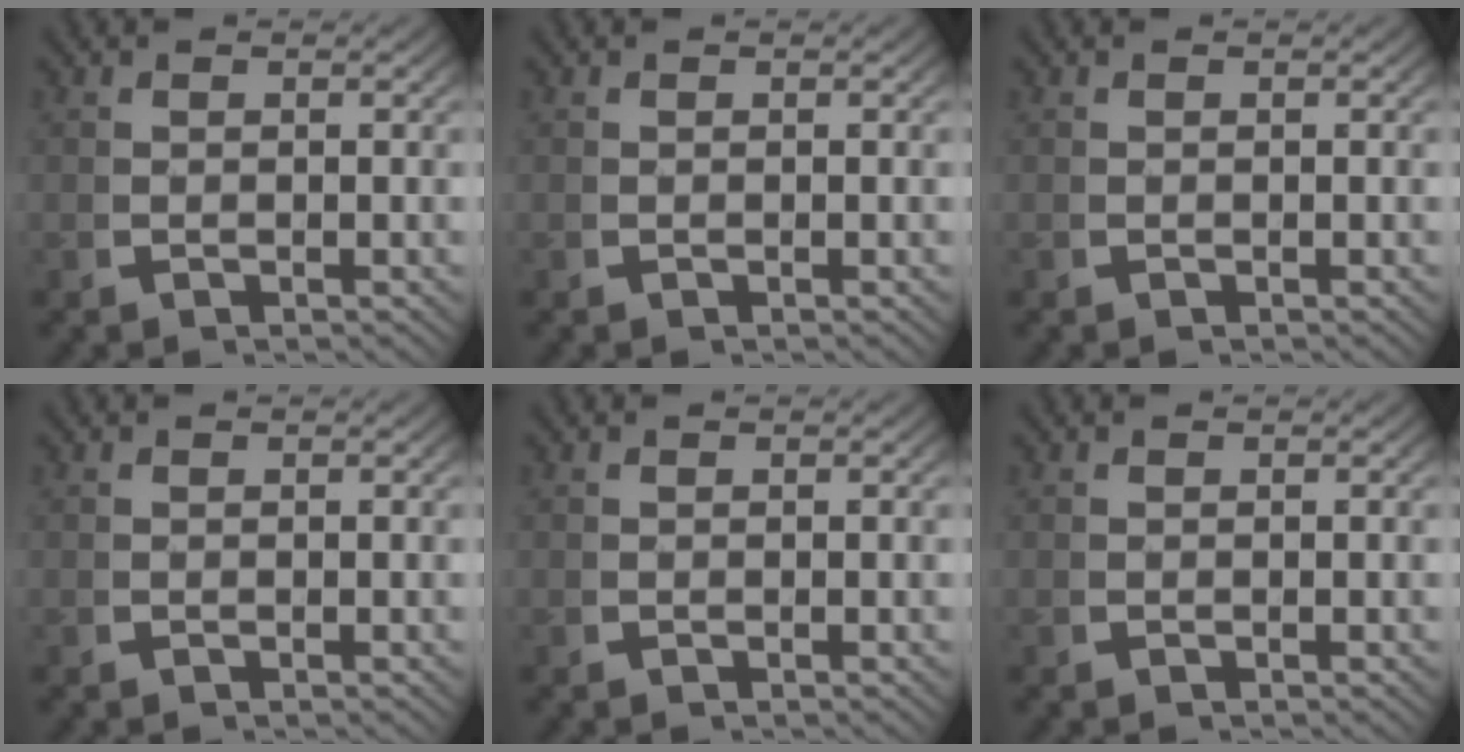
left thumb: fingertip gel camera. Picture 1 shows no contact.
{"total": 0.0}
{"total": 0.0}
{"total": 0.0}
{"total": 0.0}
{"total": 0.0}